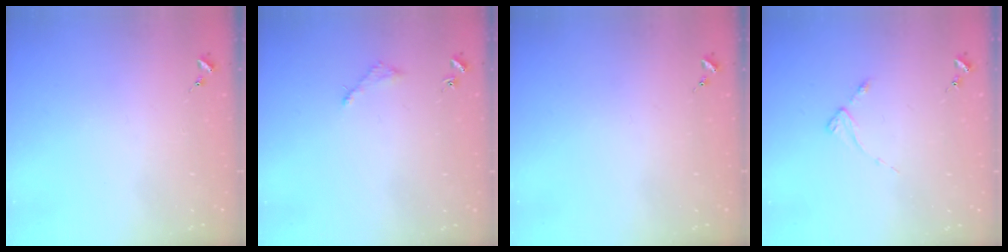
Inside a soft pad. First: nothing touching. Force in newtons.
{"total": 3.0, "press": 3.0, "slide": 0.4}
{"total": 0.0}
{"total": 2.8, "press": 2.8, "slide": 0.3}